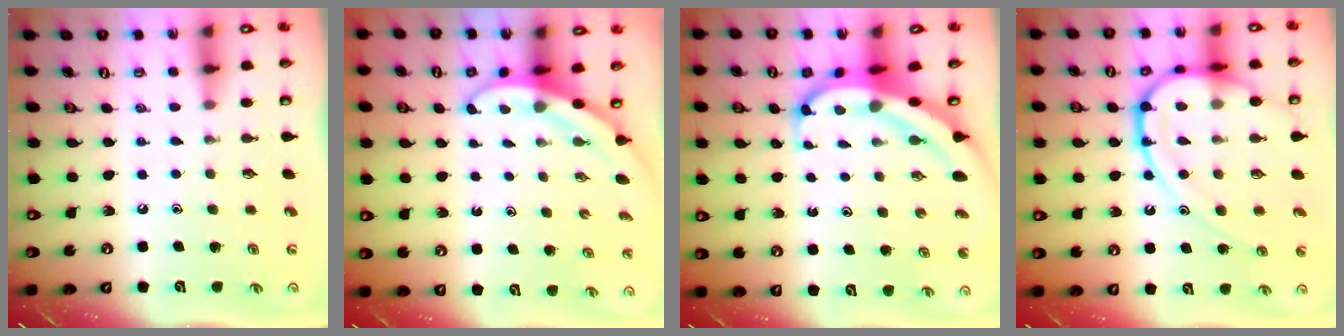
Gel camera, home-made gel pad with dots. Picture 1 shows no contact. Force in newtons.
{"total": 3.2, "press": 3.2, "slide": 0.1}
{"total": 8.9, "press": 8.8, "slide": 0.9}
{"total": 16.5, "press": 16.4, "slide": 2.0}